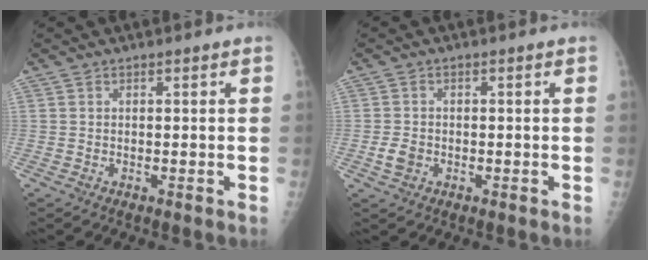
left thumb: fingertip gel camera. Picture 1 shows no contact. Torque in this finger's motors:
{"motor_torque": [-0.22, 0.36, 0.22, 0.03, 0.01]}